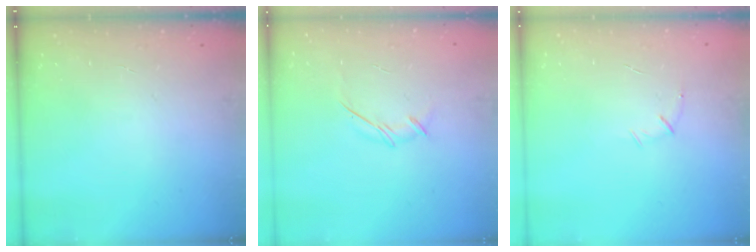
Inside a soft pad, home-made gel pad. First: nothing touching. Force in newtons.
{"total": 3.8, "press": 3.7, "slide": 0.7}
{"total": 5.2, "press": 5.0, "slide": 1.1}